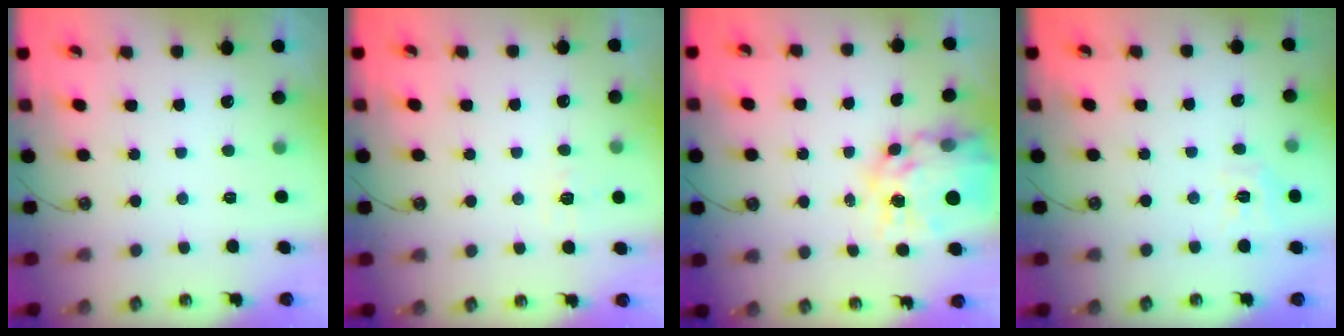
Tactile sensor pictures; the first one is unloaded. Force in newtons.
{"total": 5.4, "press": 5.3, "slide": 0.7}
{"total": 15.1, "press": 15.0, "slide": 1.4}
{"total": 7.0, "press": 7.0, "slide": 0.7}